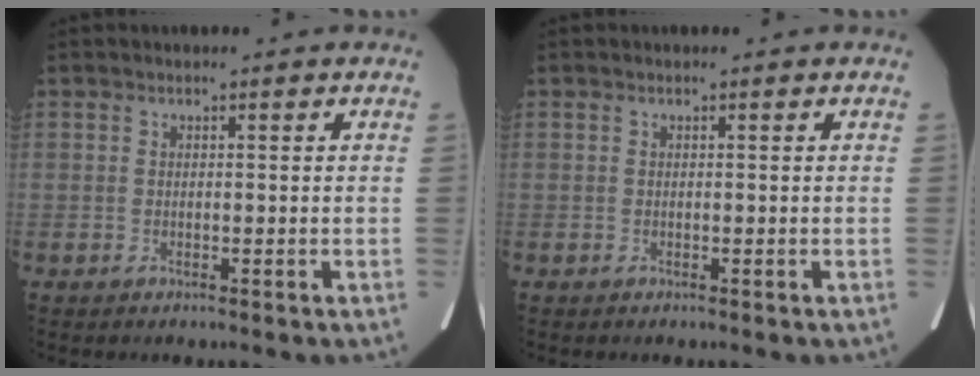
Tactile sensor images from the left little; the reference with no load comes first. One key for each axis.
{"total": 0.0}